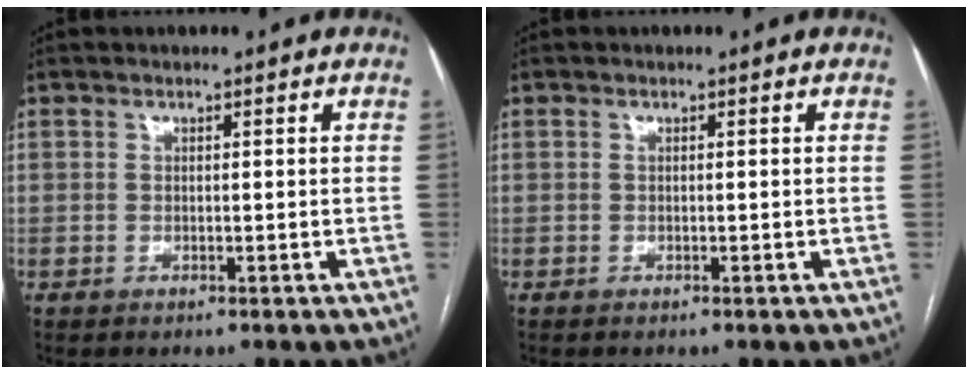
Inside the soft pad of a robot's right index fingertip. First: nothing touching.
{"total": 0.0}